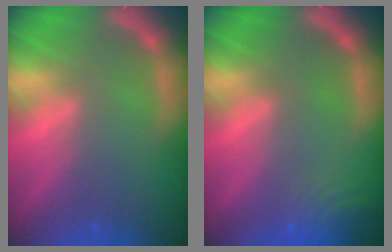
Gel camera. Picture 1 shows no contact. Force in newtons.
{"total": 5.1}